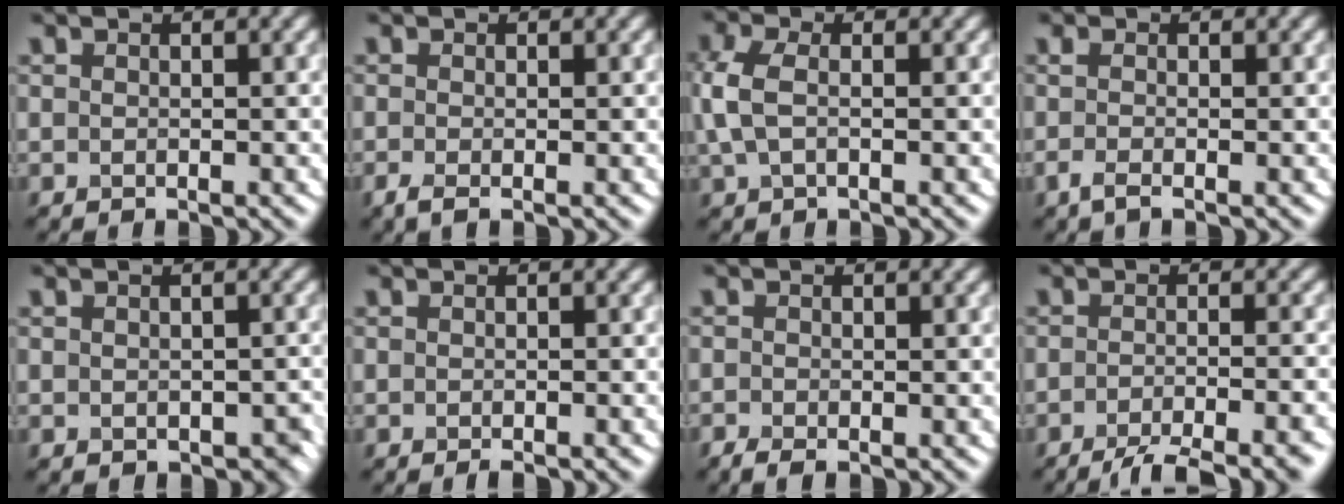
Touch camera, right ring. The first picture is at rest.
{"total": 1.3, "force": [-0.6, 0.3, 1.1], "torque": [-0.026, -0.009, -0.013]}
{"total": 3.7, "force": [0.4, 2.2, 3.0], "torque": [-0.081, 0.007, 0.003]}
{"total": 1.6, "force": [-0.5, 0.5, 1.4], "torque": [-0.032, -0.010, -0.016]}
{"total": 2.0, "force": [-0.6, 1.5, 1.3], "torque": [-0.014, -0.011, -0.002]}
{"total": 1.1, "force": [-0.8, 0.1, 0.8], "torque": [-0.008, -0.002, -0.011]}
{"total": 1.1, "force": [-0.7, 0.3, 0.8], "torque": [-0.017, -0.005, -0.016]}
{"total": 7.6, "force": [-5.5, 1.6, 5.0], "torque": [-0.060, -0.011, -0.082]}